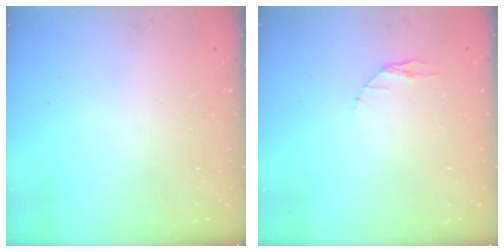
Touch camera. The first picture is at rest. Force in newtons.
{"total": 2.9, "press": 2.9, "slide": 0.4}